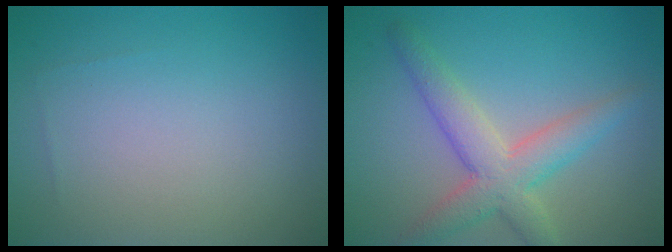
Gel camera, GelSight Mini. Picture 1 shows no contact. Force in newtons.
{"total": 4.9, "press": 4.9, "slide": 0.3}